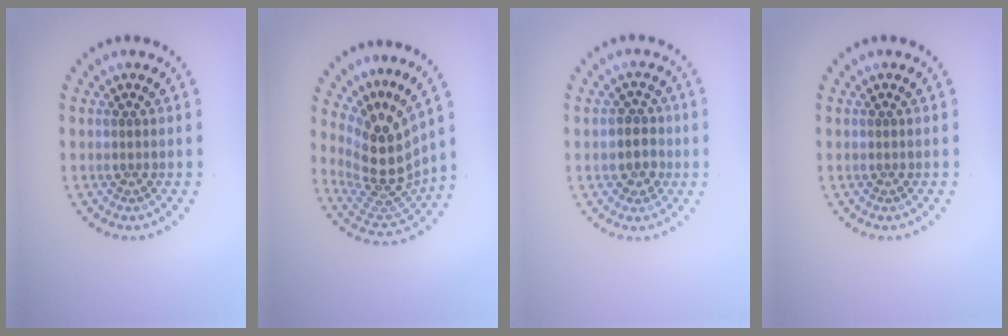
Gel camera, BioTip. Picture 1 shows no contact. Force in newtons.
{"total": 5.1, "press": 3.7, "slide": 3.5}
{"total": 2.5, "press": 2.4, "slide": 0.9}
{"total": 0.0}